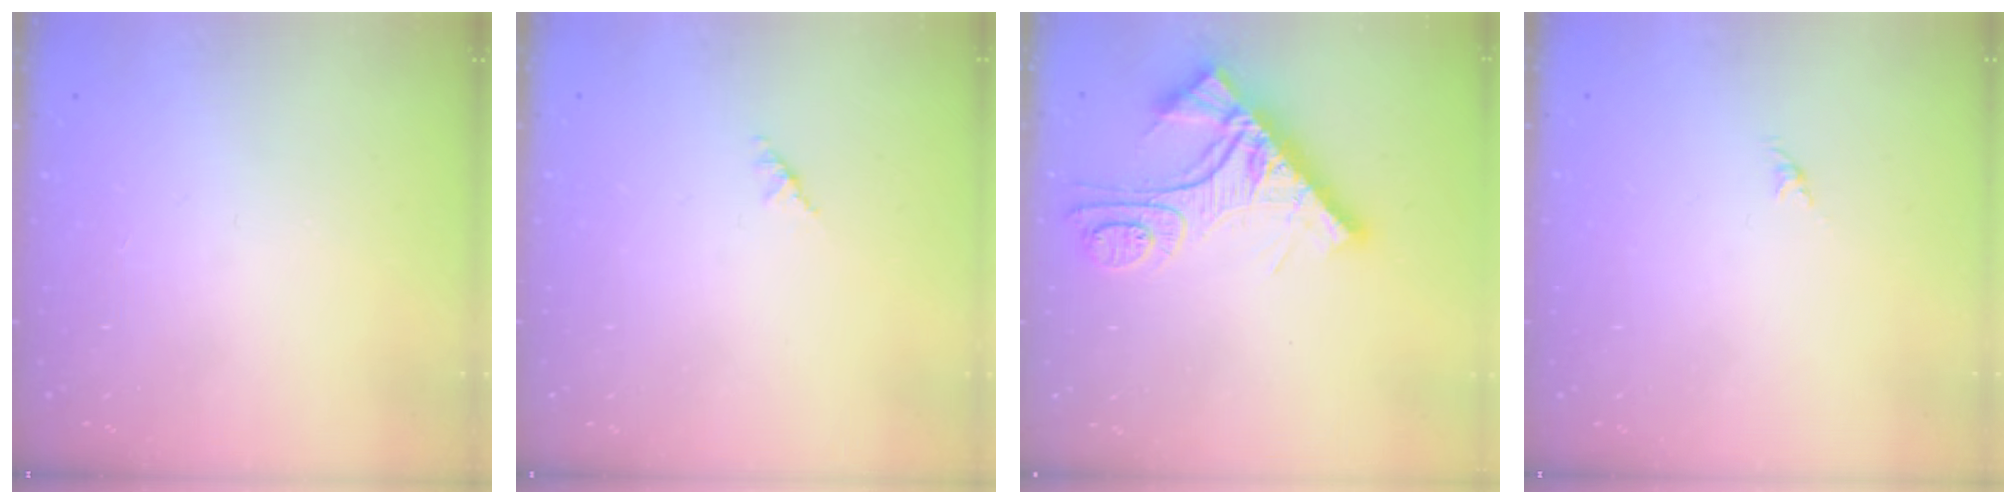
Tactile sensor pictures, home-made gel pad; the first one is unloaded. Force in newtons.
{"total": 1.4, "press": 1.3, "slide": 0.4}
{"total": 14.4, "press": 14.3, "slide": 1.5}
{"total": 0.0}